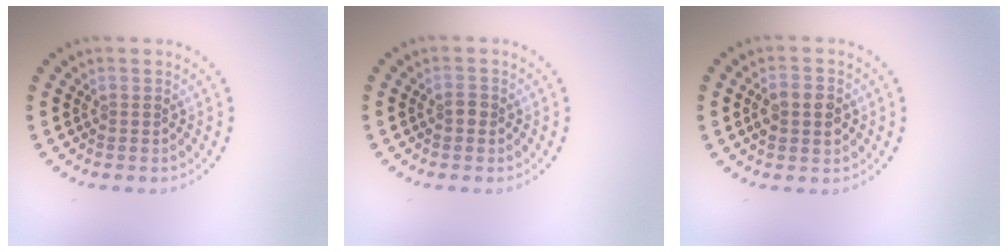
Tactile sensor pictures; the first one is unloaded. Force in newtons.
{"total": 0.8, "press": 0.8, "slide": 0.1}
{"total": 3.0, "press": 3.0, "slide": 0.1}